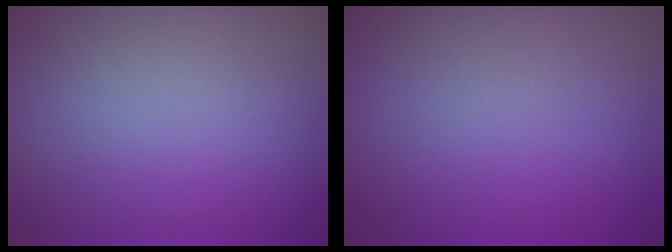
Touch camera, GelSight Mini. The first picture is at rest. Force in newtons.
{"total": 0.0}